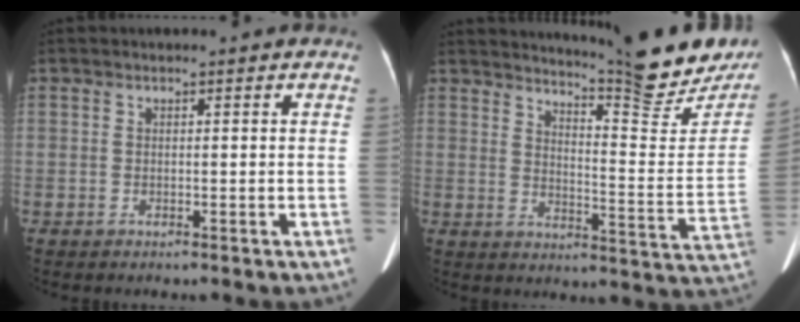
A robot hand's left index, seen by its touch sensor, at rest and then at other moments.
{"total": 19.2, "force": [17.5, 1.6, 7.9], "torque": [-0.110, -0.082, 0.211]}